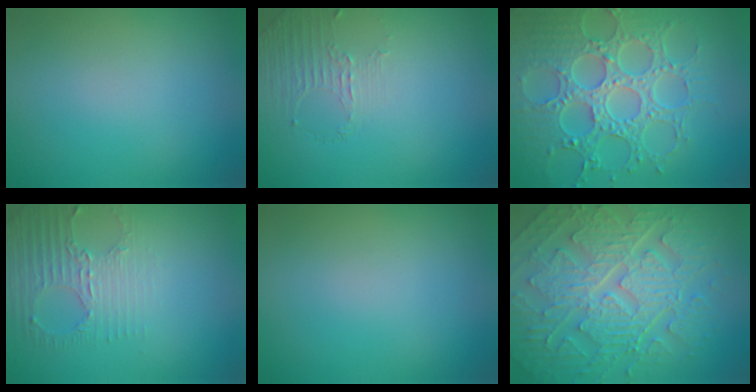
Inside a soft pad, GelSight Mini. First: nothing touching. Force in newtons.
{"total": 1.2, "press": 0.4, "slide": 1.1}
{"total": 8.3, "press": 6.5, "slide": 5.1}
{"total": 2.9, "press": 2.3, "slide": 1.8}
{"total": 0.0}
{"total": 10.0, "press": 6.8, "slide": 7.3}